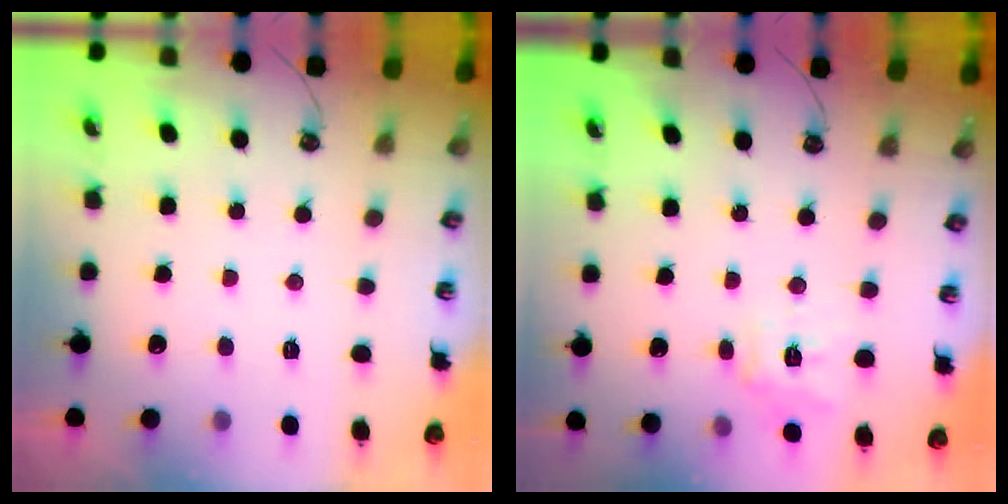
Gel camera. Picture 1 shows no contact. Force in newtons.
{"total": 11.2, "press": 11.1, "slide": 1.0}